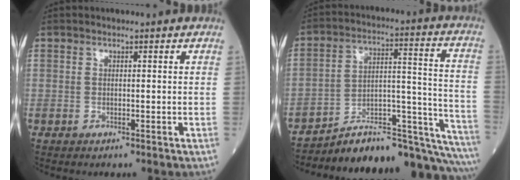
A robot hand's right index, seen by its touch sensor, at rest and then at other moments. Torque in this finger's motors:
{"motor_torque": [0.51, -0.75, 0.21, 0.01]}